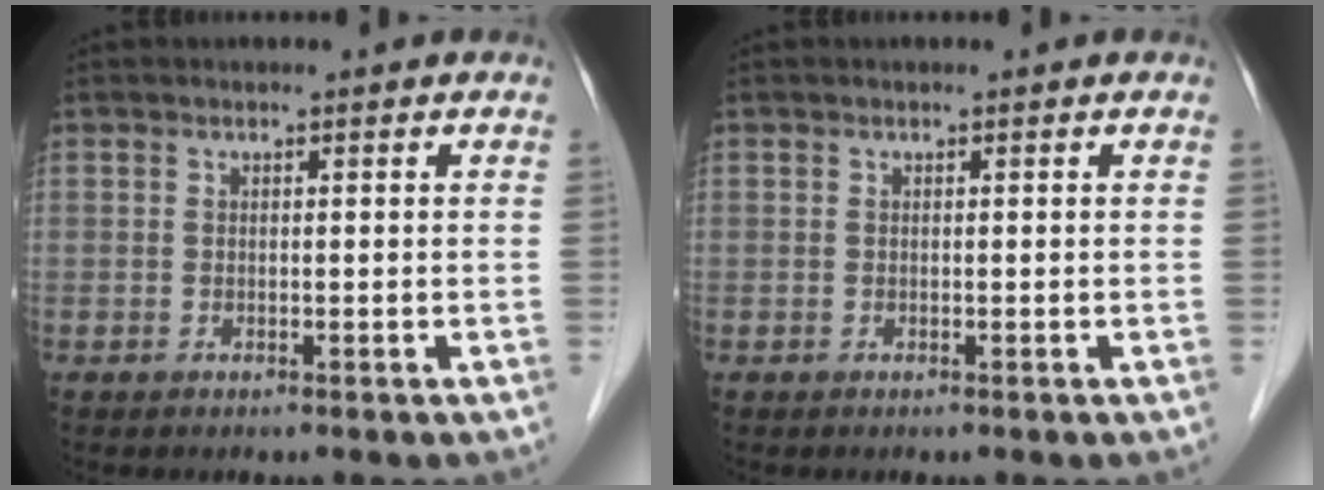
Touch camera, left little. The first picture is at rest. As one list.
[{"total": 0.0}]